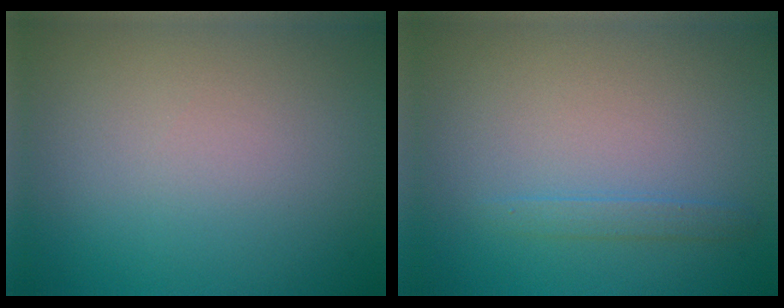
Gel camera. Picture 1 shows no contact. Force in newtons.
{"total": 1.1, "press": 1.1, "slide": 0.1}